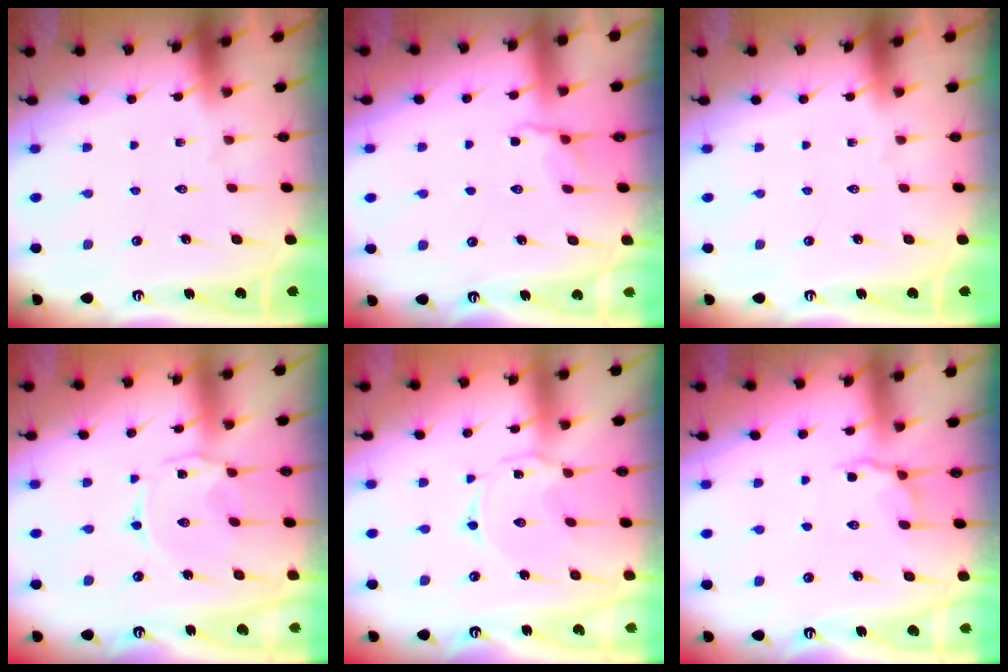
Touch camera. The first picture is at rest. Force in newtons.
{"total": 2.7, "press": 2.1, "slide": 1.7}
{"total": 0.0}
{"total": 1.1, "press": 1.0, "slide": 0.4}
{"total": 1.2, "press": 1.1, "slide": 0.4}
{"total": 4.4, "press": 4.0, "slide": 1.8}